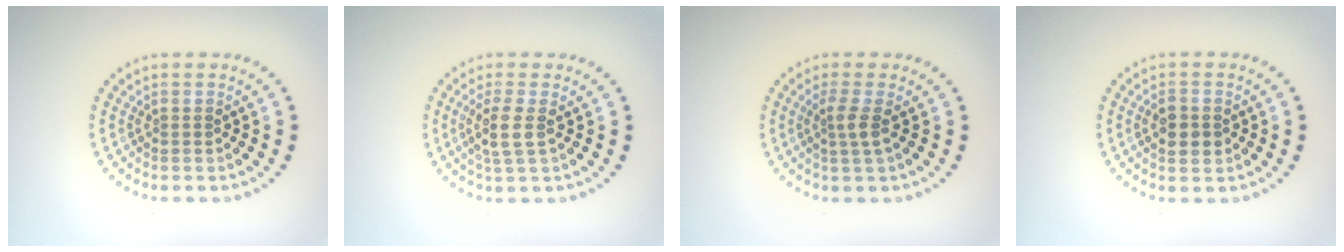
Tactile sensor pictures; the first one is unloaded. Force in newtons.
{"total": 2.4, "press": 2.0, "slide": 1.3}
{"total": 1.8, "press": 1.4, "slide": 1.2}
{"total": 2.8, "press": 2.8, "slide": 0.2}